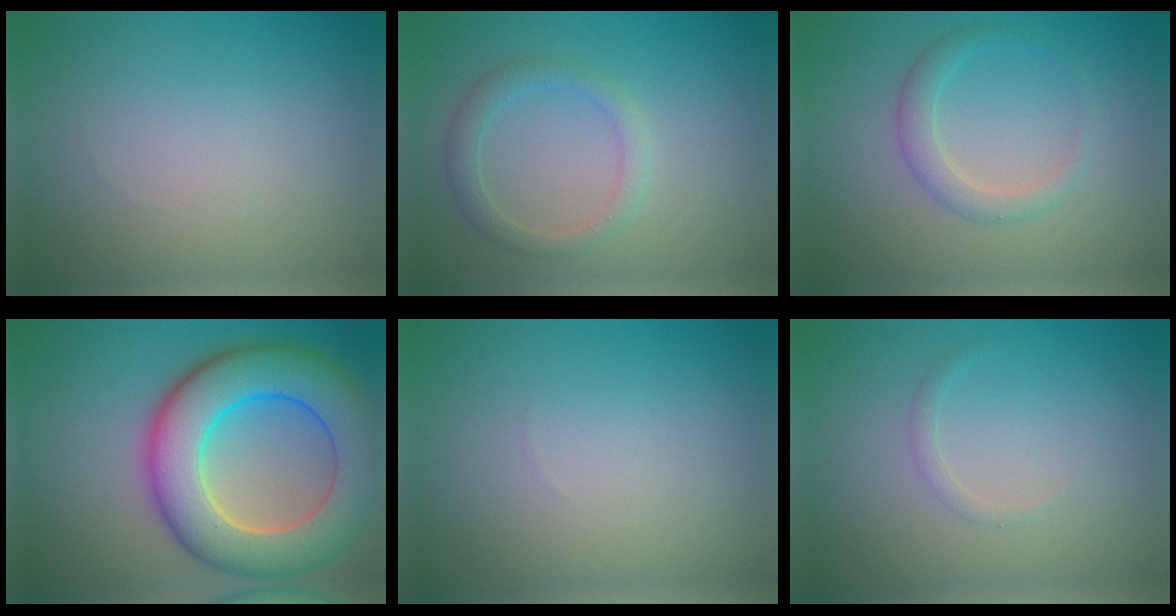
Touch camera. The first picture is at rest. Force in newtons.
{"total": 2.2, "press": 2.2, "slide": 0.1}
{"total": 2.2, "press": 2.2, "slide": 0.2}
{"total": 11.1, "press": 11.1, "slide": 0.6}
{"total": 0.0}
{"total": 0.8, "press": 0.8, "slide": 0.0}